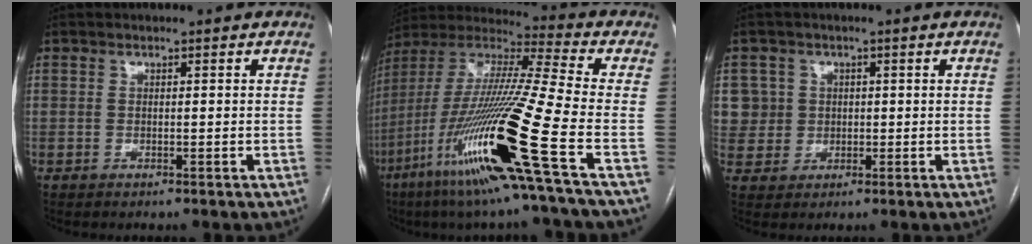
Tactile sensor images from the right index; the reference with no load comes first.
{"total": 25.1, "force": [-9.9, -0.5, 23.0], "torque": [-0.457, -0.046, -0.190]}
{"total": 5.9, "force": [1.6, 5.7, -0.1], "torque": [0.011, 0.014, 0.039]}